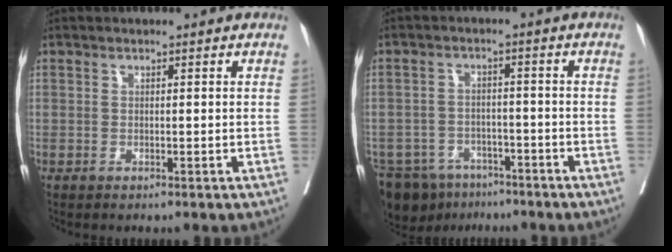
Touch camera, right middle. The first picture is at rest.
{"total": 12.0, "force": [-9.1, 6.9, 3.6], "torque": [-0.086, -0.003, -0.127]}